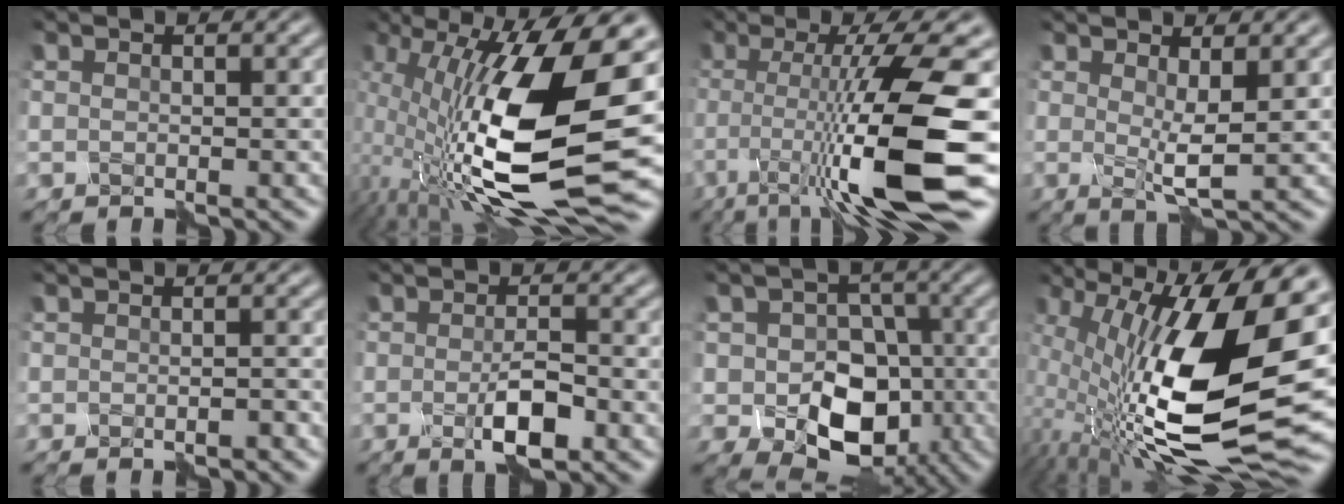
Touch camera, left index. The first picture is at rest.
{"total": 17.7, "force": [-2.9, 6.9, 16.0], "torque": [-0.317, -0.009, -0.066]}
{"total": 12.2, "force": [-2.7, 1.8, 11.7], "torque": [-0.144, 0.003, -0.053]}
{"total": 2.3, "force": [0.5, 0.3, 2.2], "torque": [-0.036, -0.012, 0.007]}
{"total": 0.6, "force": [-0.6, -0.1, 0.0], "torque": [0.001, 0.000, -0.012]}
{"total": 3.3, "force": [-1.5, 0.9, 2.8], "torque": [-0.048, -0.002, -0.028]}
{"total": 8.1, "force": [-2.7, 5.8, 4.8], "torque": [-0.063, -0.007, -0.050]}
{"total": 18.8, "force": [-1.3, 8.3, 16.8], "torque": [-0.331, -0.023, -0.027]}